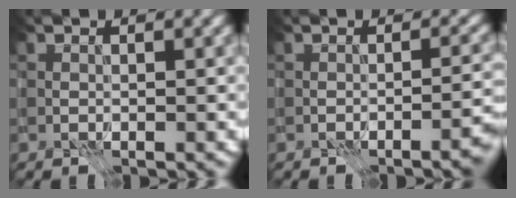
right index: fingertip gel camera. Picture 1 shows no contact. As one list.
[{"total": 3.1, "force": [-1.9, 0.7, 2.4], "torque": [-0.028, 0.010, -0.031]}]